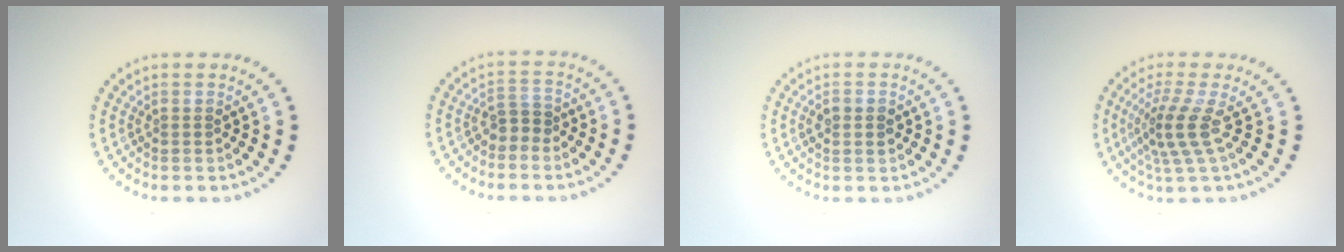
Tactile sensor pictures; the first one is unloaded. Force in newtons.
{"total": 1.8, "press": 1.5, "slide": 0.9}
{"total": 1.4, "press": 1.4, "slide": 0.0}
{"total": 3.3, "press": 2.4, "slide": 2.4}